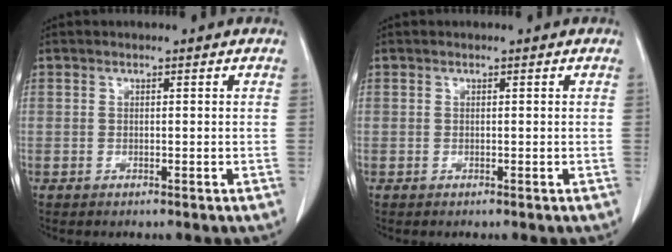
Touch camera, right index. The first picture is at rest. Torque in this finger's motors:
{"motor_torque": [0.00, 0.00, 0.00, 0.00]}